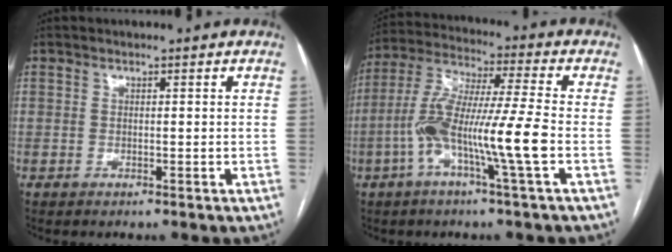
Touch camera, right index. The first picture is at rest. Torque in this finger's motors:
{"motor_torque": [1.59, -0.55, 0.69, 0.21]}